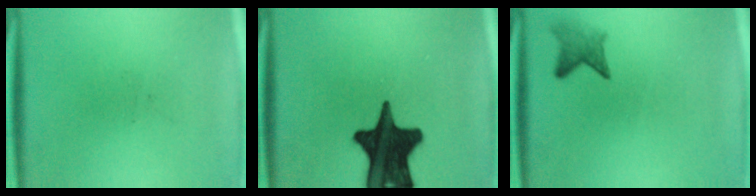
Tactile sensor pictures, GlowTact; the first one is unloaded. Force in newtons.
{"total": 18.9}
{"total": 2.4}